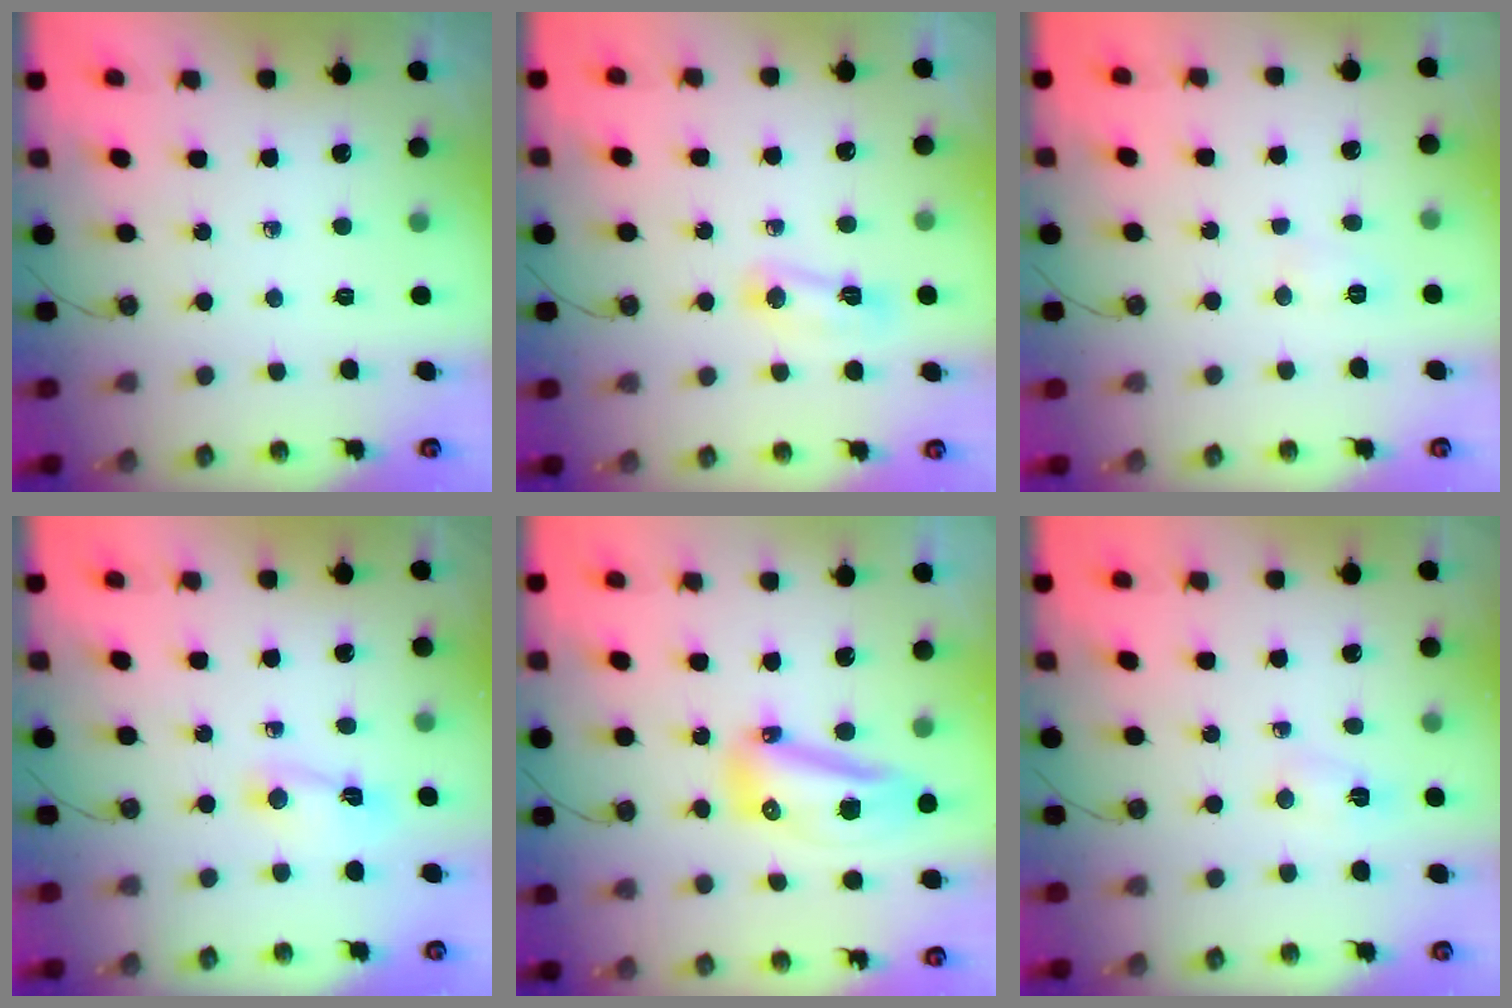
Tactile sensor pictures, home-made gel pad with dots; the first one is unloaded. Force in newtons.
{"total": 5.3, "press": 5.3, "slide": 0.7}
{"total": 3.7, "press": 3.6, "slide": 1.0}
{"total": 2.5, "press": 2.5, "slide": 0.3}
{"total": 13.0, "press": 12.9, "slide": 1.5}
{"total": 2.3, "press": 2.2, "slide": 0.4}